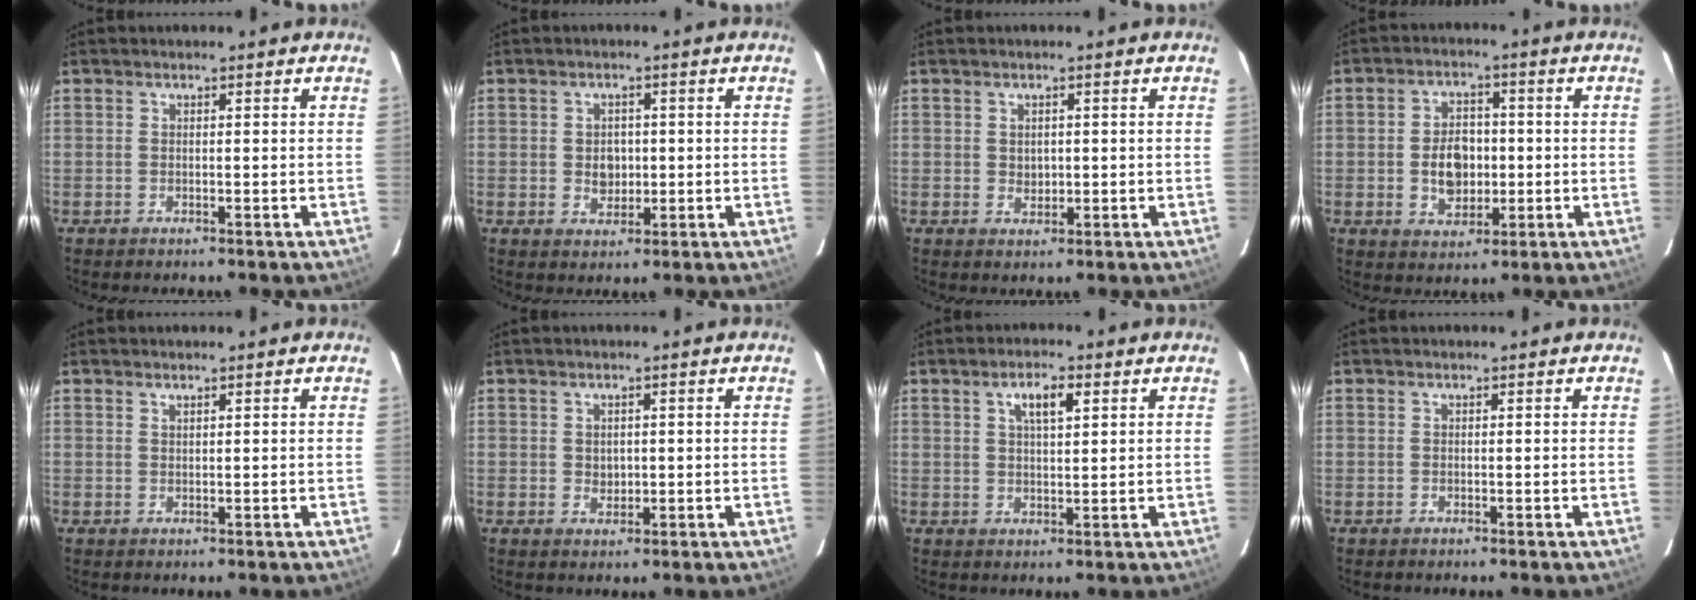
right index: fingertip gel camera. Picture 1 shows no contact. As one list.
[{"total": 3.7, "force": [-0.1, 3.1, 1.9], "torque": [-0.032, 0.004, 0.001]}, {"total": 1.9, "force": [0.2, 1.7, 0.9], "torque": [-0.011, 0.001, 0.005]}, {"total": 7.6, "force": [-0.9, 5.3, 5.4], "torque": [-0.100, 0.013, -0.007]}, {"total": 0.6, "force": [0.6, 0.1, 0.2], "torque": [-0.003, 0.001, 0.011]}, {"total": 2.0, "force": [0.1, 1.8, 0.9], "torque": [-0.013, 0.000, 0.005]}, {"total": 4.6, "force": [2.1, 1.5, 3.8], "torque": [-0.067, 0.009, 0.037]}, {"total": 0.0}]